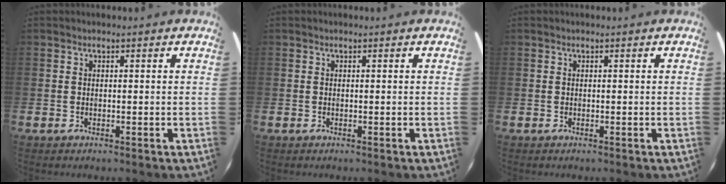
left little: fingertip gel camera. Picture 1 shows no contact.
{"total": 0.0}
{"total": 0.0}